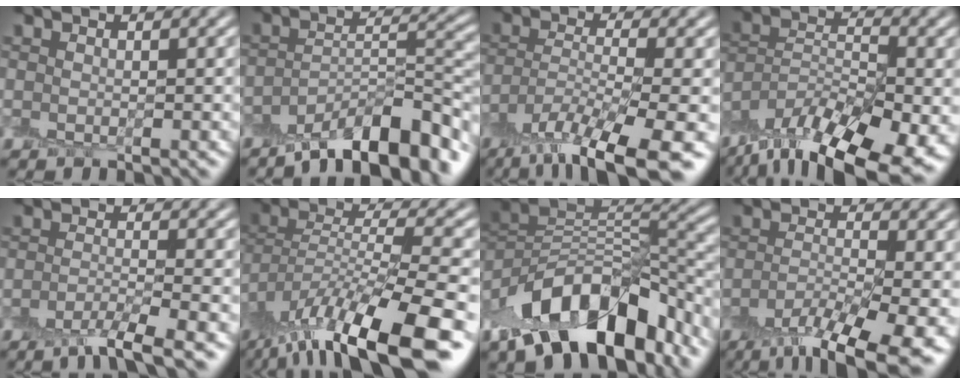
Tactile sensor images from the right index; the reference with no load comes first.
{"total": 9.3, "force": [-6.8, 2.7, 5.7], "torque": [-0.079, 0.009, -0.116]}
{"total": 9.4, "force": [-6.7, 1.8, 6.3], "torque": [-0.111, -0.005, -0.120]}
{"total": 13.5, "force": [-10.1, 4.5, 7.7], "torque": [-0.145, -0.002, -0.149]}
{"total": 3.3, "force": [-2.3, 0.5, 2.3], "torque": [-0.038, -0.002, -0.051]}
{"total": 11.9, "force": [-8.0, 2.7, 8.3], "torque": [-0.151, 0.015, -0.136]}
{"total": 12.9, "force": [-7.5, 6.2, 8.4], "torque": [-0.139, 0.025, -0.133]}
{"total": 9.1, "force": [-5.6, 2.3, 6.8], "torque": [-0.128, -0.019, -0.093]}